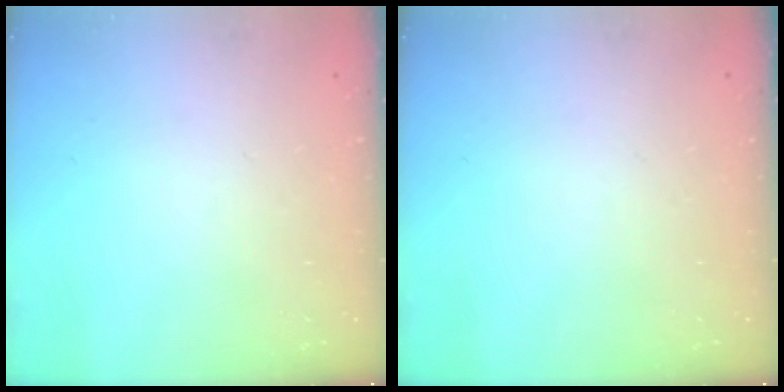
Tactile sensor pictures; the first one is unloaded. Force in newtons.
{"total": 0.0}